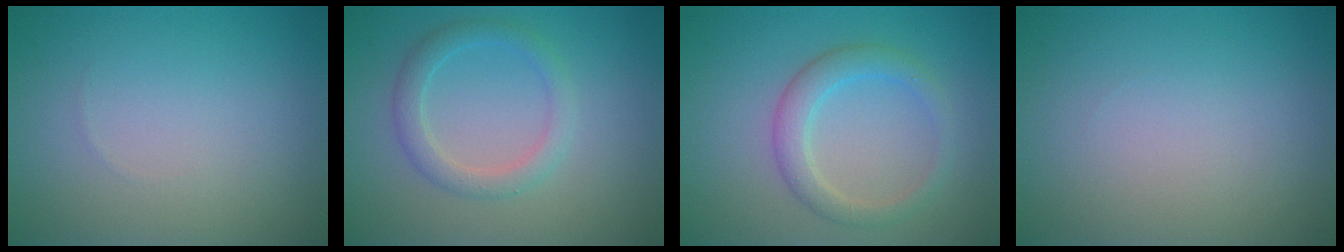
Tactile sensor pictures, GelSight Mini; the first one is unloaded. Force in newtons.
{"total": 2.5, "press": 2.5, "slide": 0.1}
{"total": 2.8, "press": 2.8, "slide": 0.1}
{"total": 0.0}